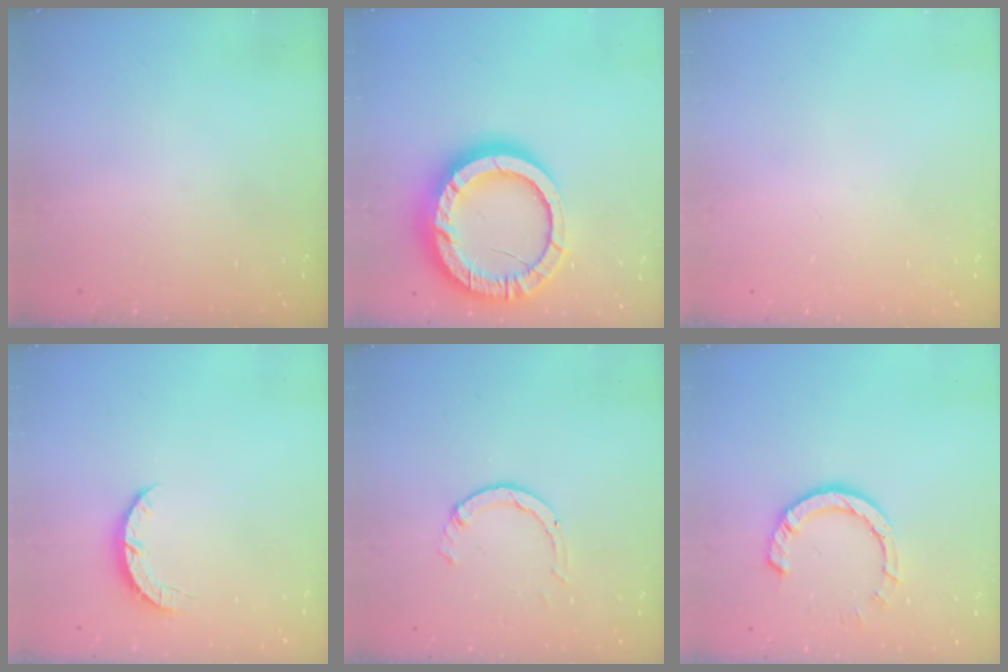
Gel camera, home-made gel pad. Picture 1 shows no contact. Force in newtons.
{"total": 22.5, "press": 22.4, "slide": 2.0}
{"total": 0.0}
{"total": 3.6, "press": 3.5, "slide": 0.5}
{"total": 2.6, "press": 2.5, "slide": 0.3}
{"total": 9.0, "press": 8.9, "slide": 1.2}